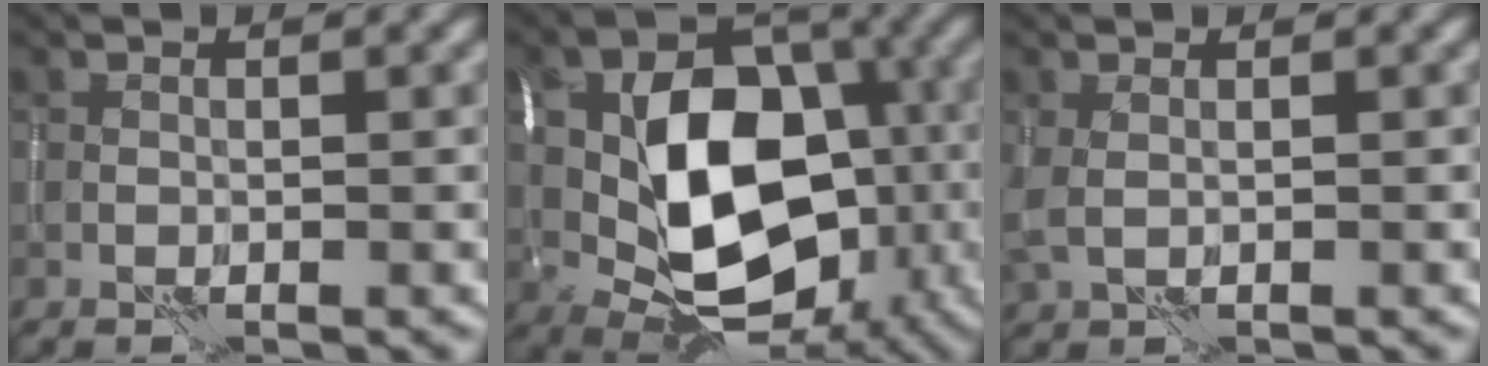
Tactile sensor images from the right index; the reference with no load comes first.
{"total": 13.9, "force": [-0.8, 9.4, 10.2], "torque": [-0.156, -0.002, -0.017]}
{"total": 1.5, "force": [0.4, 0.7, 1.3], "torque": [-0.032, 0.003, 0.006]}